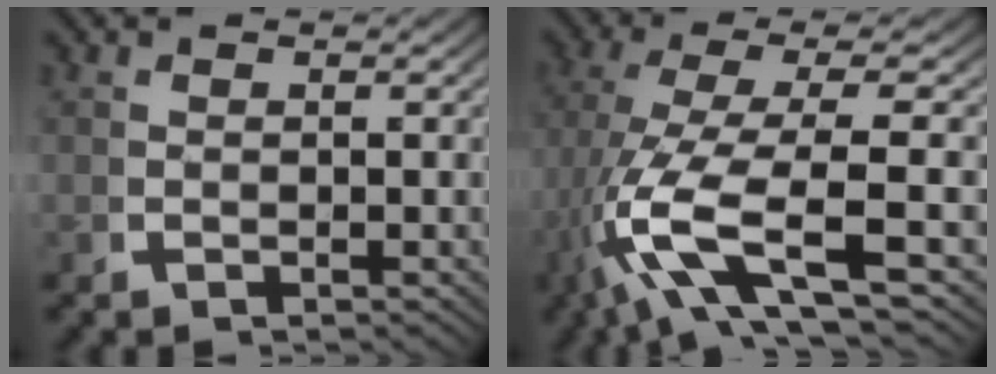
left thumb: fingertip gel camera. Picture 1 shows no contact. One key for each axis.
{"total": 10.3, "fx": -1.5, "fy": 4.2, "fz": 9.3, "tx": -0.222, "ty": -0.029, "tz": -0.002}